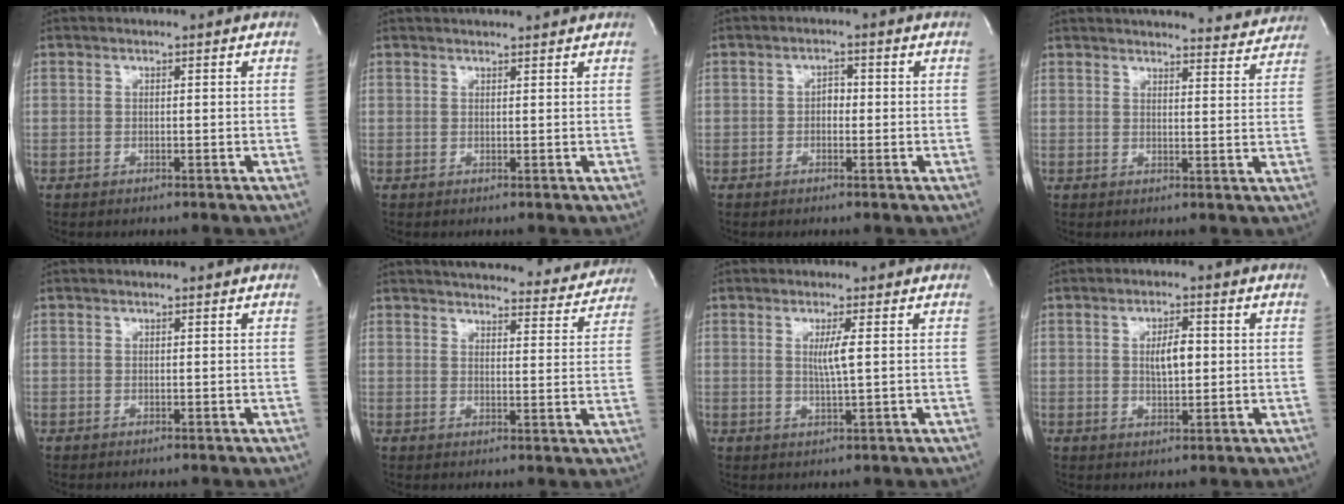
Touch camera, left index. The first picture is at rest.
{"total": 5.8, "force": [5.5, 0.3, 1.6], "torque": [-0.021, 0.027, 0.063]}
{"total": 1.8, "force": [-0.2, 1.2, 1.4], "torque": [-0.016, 0.006, -0.007]}
{"total": 16.0, "force": [15.4, 2.5, 3.4], "torque": [-0.032, -0.016, 0.176]}
{"total": 0.0}
{"total": 20.5, "force": [19.2, 4.4, 5.3], "torque": [-0.070, -0.022, 0.228]}
{"total": 3.0, "force": [0.6, -0.4, 2.9], "torque": [-0.058, -0.006, 0.011]}
{"total": 4.2, "force": [0.5, 1.5, 3.9], "torque": [-0.067, 0.002, 0.010]}